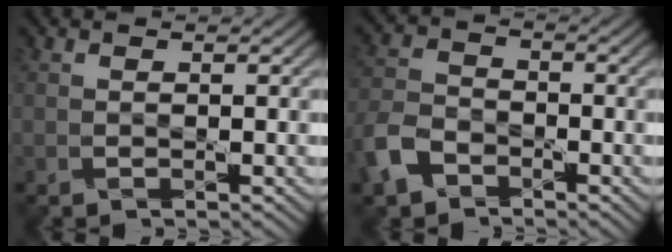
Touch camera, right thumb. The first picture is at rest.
{"total": 6.5, "force": [-4.1, 4.1, 3.0], "torque": [-0.087, -0.003, -0.097]}